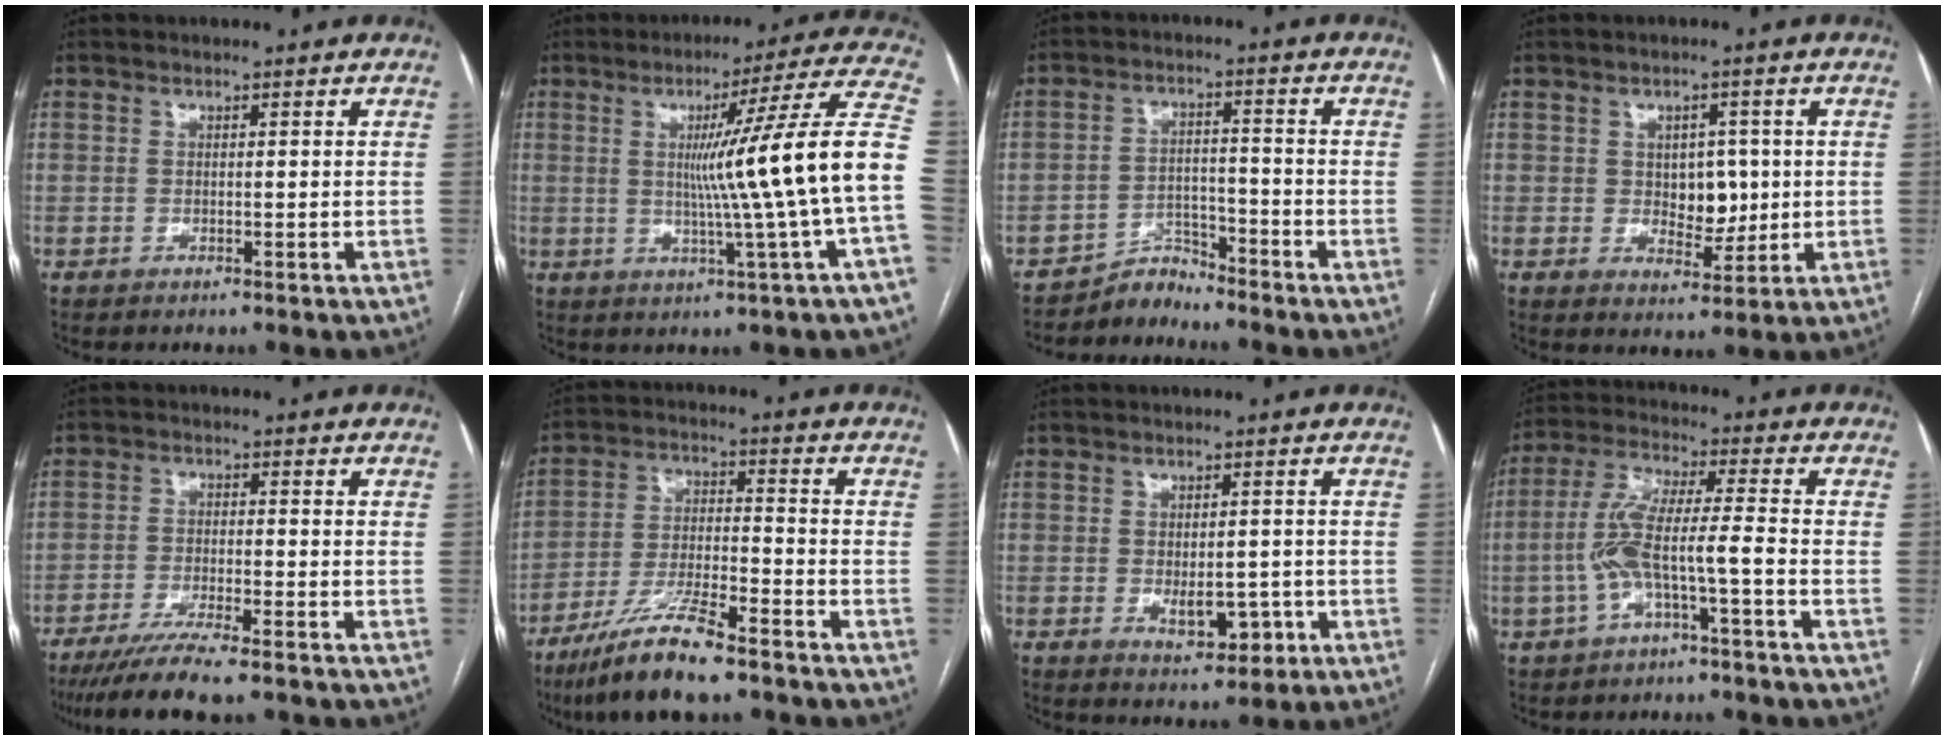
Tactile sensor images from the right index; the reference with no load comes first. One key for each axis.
{"total": 16.8, "fx": -0.6, "fy": -3.4, "fz": 16.4, "tx": -0.215, "ty": 0.000, "tz": -0.016}
{"total": 3.9, "fx": -3.8, "fy": 0.4, "fz": -1.0, "tx": 0.025, "ty": 0.003, "tz": -0.066}
{"total": 5.1, "fx": 0.4, "fy": 3.4, "fz": 3.8, "tx": -0.046, "ty": 0.005, "tz": 0.015}
{"total": 7.8, "fx": -6.4, "fy": -0.4, "fz": 4.6, "tx": -0.074, "ty": -0.022, "tz": -0.107}
{"total": 11.5, "fx": -8.7, "fy": 1.0, "fz": 7.5, "tx": -0.148, "ty": -0.025, "tz": -0.159}
{"total": 5.3, "fx": -1.4, "fy": 2.7, "fz": 4.4, "tx": -0.059, "ty": -0.002, "tz": -0.008}
{"total": 8.5, "fx": -2.9, "fy": 0.5, "fz": 7.9, "tx": -0.169, "ty": 0.023, "tz": -0.057}